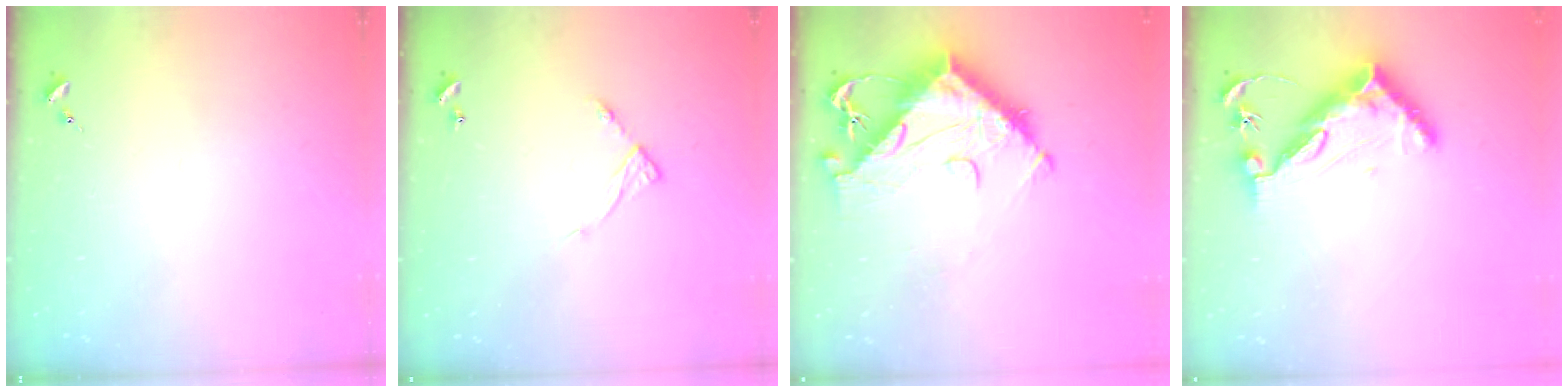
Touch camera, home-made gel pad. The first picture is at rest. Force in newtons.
{"total": 5.8, "press": 5.7, "slide": 0.6}
{"total": 17.1, "press": 17.0, "slide": 1.9}
{"total": 11.5, "press": 11.4, "slide": 0.7}